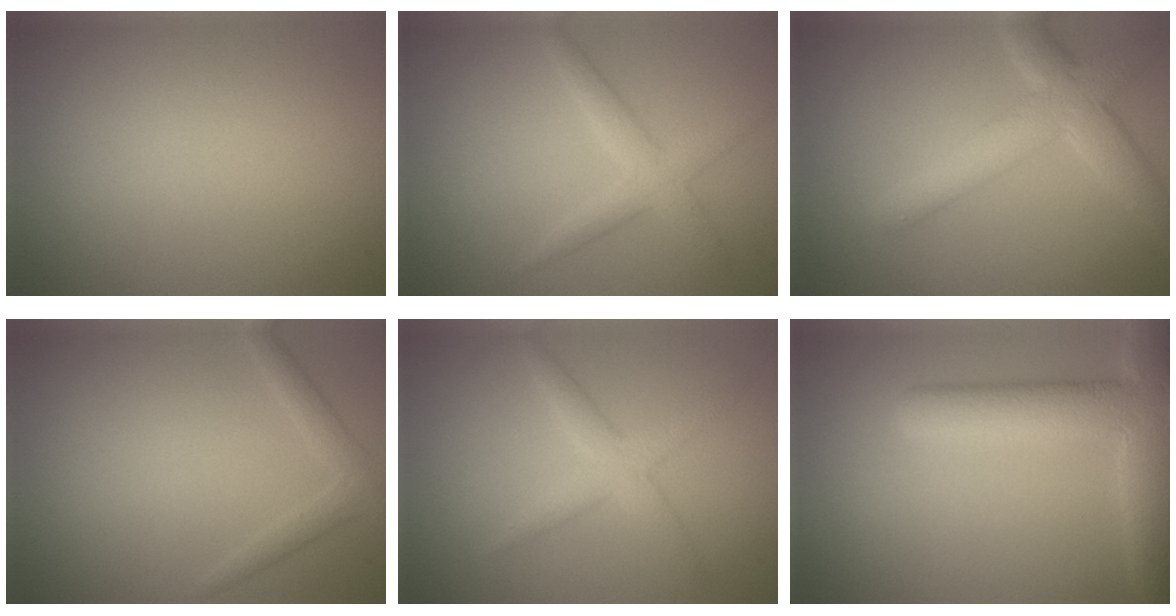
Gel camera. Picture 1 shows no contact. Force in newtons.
{"total": 2.5, "press": 2.5, "slide": 0.2}
{"total": 5.3, "press": 5.2, "slide": 0.3}
{"total": 1.9, "press": 1.9, "slide": 0.2}
{"total": 2.6, "press": 2.6, "slide": 0.1}
{"total": 6.6, "press": 6.6, "slide": 0.6}